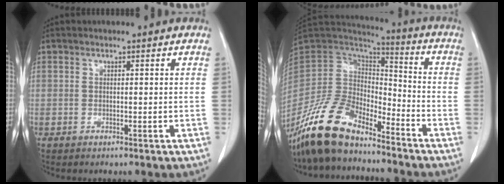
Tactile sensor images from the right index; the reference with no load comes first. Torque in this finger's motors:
{"motor_torque": [0.47, -0.56, -0.19, -0.21]}